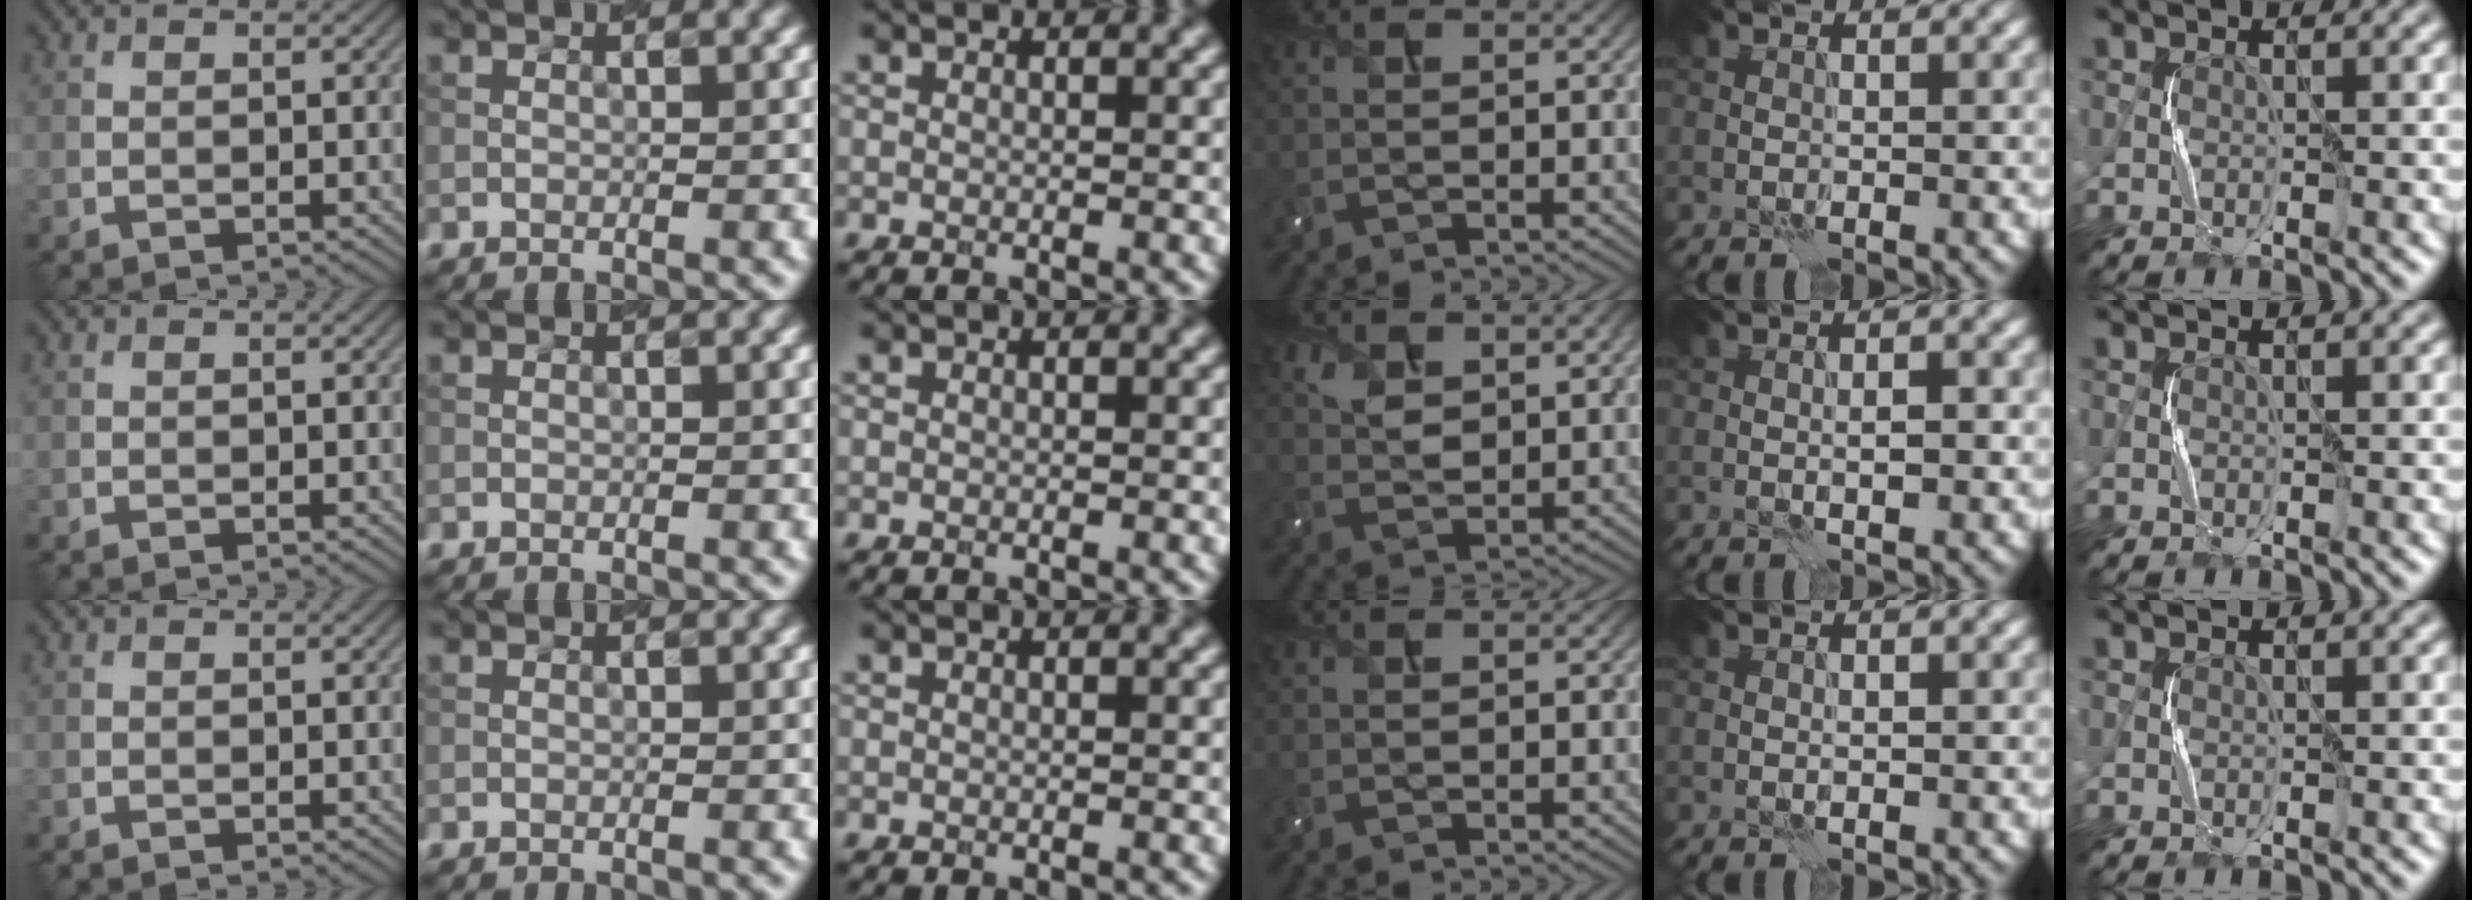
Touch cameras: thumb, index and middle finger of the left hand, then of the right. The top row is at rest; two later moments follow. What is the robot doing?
{"motion": "squeeze", "object": "air blower"}